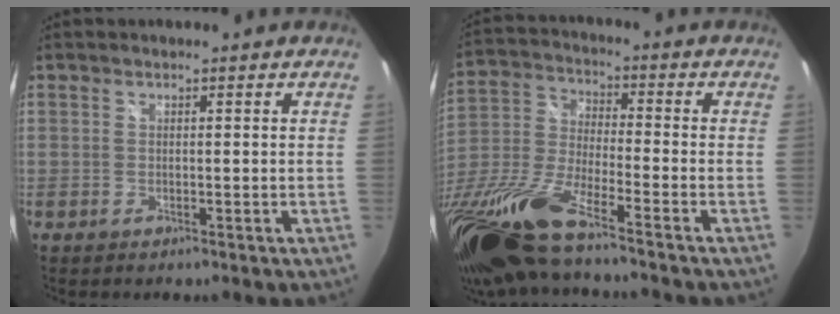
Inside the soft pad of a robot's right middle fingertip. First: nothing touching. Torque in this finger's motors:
{"motor_torque": [1.07, -1.06, 0.37, 0.21]}